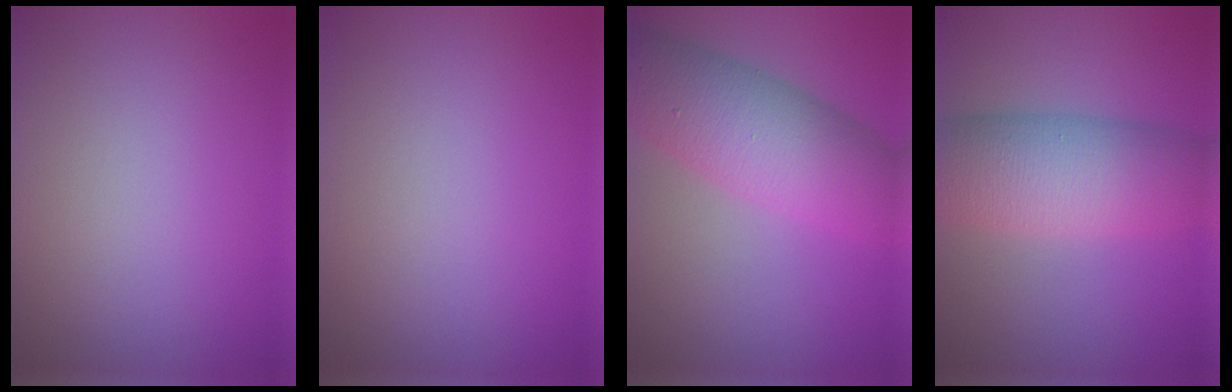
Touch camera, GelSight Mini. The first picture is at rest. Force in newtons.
{"total": 0.0}
{"total": 9.0, "press": 9.0, "slide": 0.2}
{"total": 8.9, "press": 8.9, "slide": 0.1}